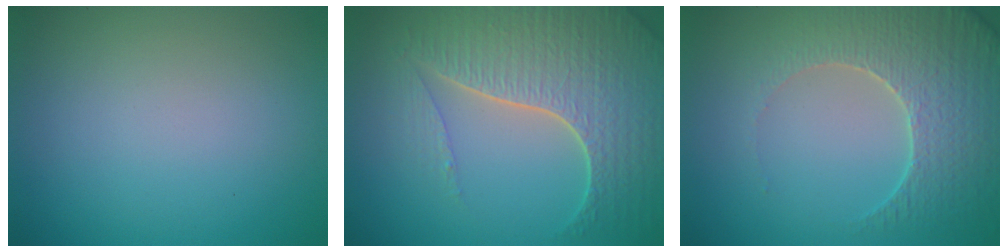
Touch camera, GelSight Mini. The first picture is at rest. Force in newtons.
{"total": 7.6, "press": 5.6, "slide": 5.1}
{"total": 4.9, "press": 4.7, "slide": 1.4}